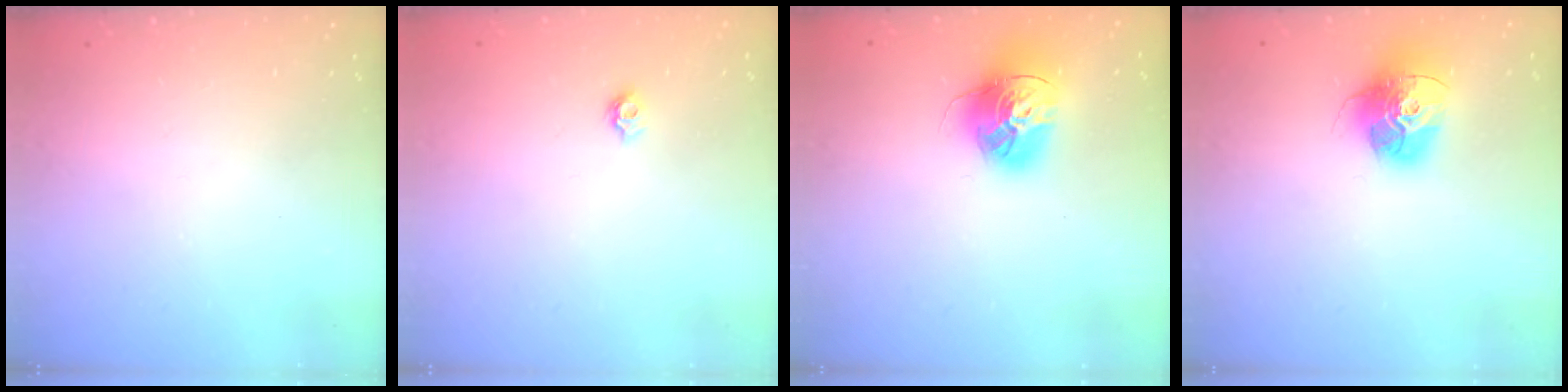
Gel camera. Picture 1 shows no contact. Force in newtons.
{"total": 4.6, "press": 4.6, "slide": 0.6}
{"total": 16.2, "press": 16.1, "slide": 1.8}
{"total": 15.6, "press": 15.5, "slide": 1.4}